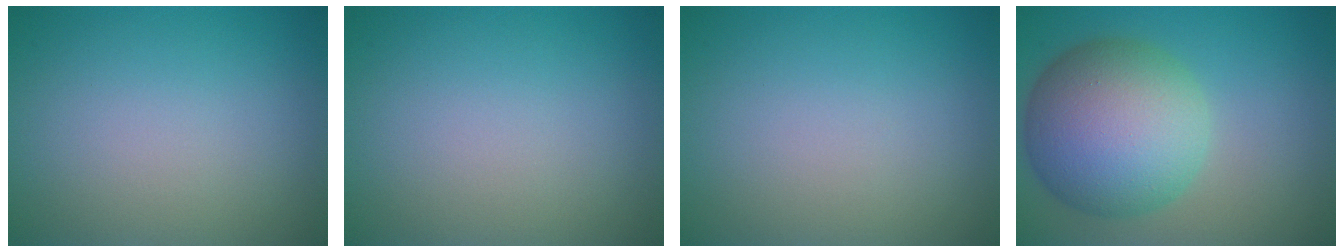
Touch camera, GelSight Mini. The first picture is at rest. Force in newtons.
{"total": 0.0}
{"total": 0.0}
{"total": 10.9, "press": 10.9, "slide": 0.2}